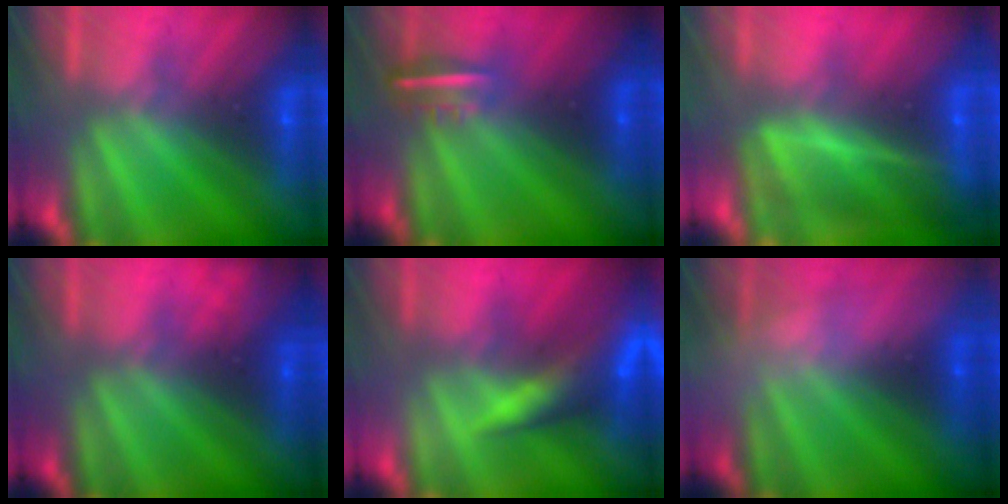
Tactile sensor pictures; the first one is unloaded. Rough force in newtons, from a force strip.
{"total": 5.2}
{"total": 7.8}
{"total": 1.9}
{"total": 7.8}
{"total": 2.6}